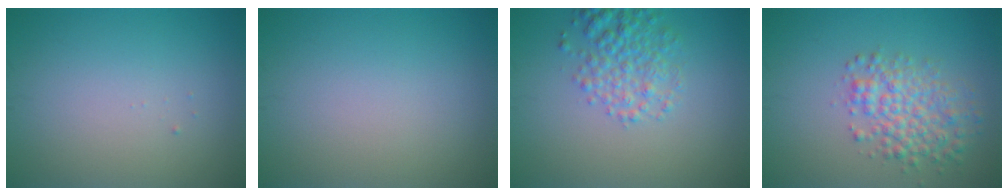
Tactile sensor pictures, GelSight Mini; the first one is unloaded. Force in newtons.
{"total": 0.0}
{"total": 3.5, "press": 3.5, "slide": 0.2}
{"total": 4.3, "press": 4.3, "slide": 0.1}